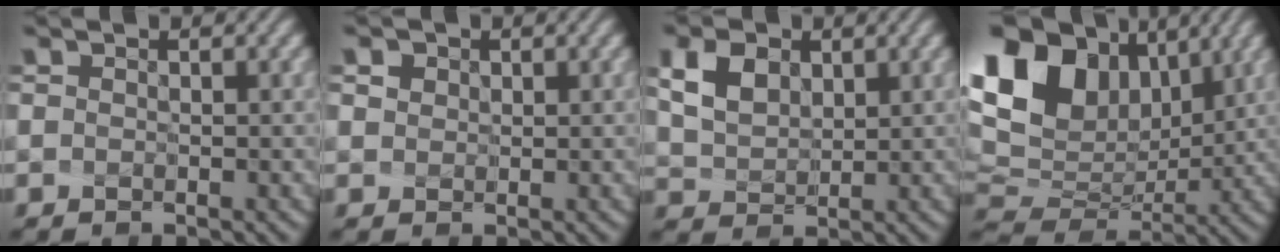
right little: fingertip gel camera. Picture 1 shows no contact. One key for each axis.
{"total": 2.8, "fx": 1.5, "fy": 2.0, "fz": 1.2, "tx": -0.019, "ty": 0.022, "tz": 0.011}
{"total": 3.7, "fx": 1.9, "fy": 2.5, "fz": 2.0, "tx": -0.065, "ty": 0.007, "tz": 0.049}
{"total": 14.2, "fx": 5.0, "fy": 9.6, "fz": 9.2, "tx": -0.182, "ty": 0.029, "tz": 0.104}